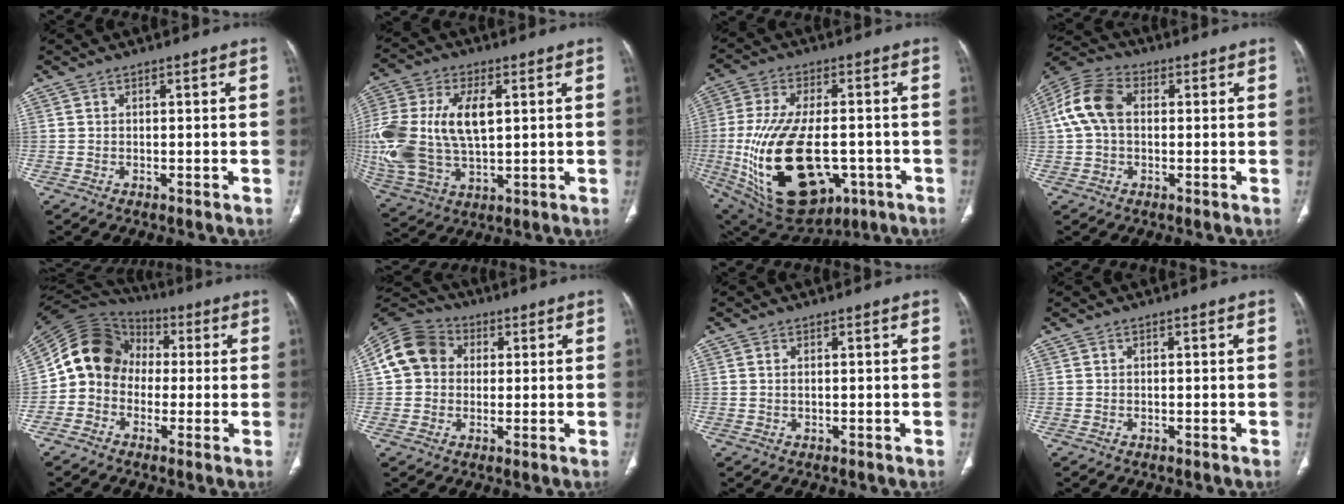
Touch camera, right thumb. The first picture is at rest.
{"total": 21.9, "force": [2.4, 12.4, 17.9], "torque": [-0.416, -0.002, 0.049]}
{"total": 25.4, "force": [-5.2, 13.9, 20.6], "torque": [-0.427, -0.015, -0.054]}
{"total": 10.3, "force": [1.1, 7.0, 7.4], "torque": [-0.159, 0.031, 0.014]}
{"total": 12.8, "force": [-0.2, 11.0, 6.5], "torque": [-0.105, 0.042, -0.021]}
{"total": 11.1, "force": [1.9, 9.6, 5.3], "torque": [-0.092, 0.022, 0.022]}
{"total": 0.7, "force": [0.2, 0.4, 0.6], "torque": [-0.018, 0.003, 0.006]}
{"total": 0.0}